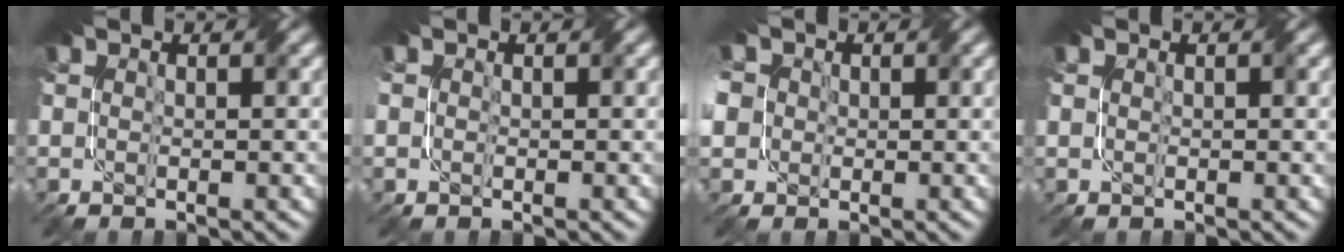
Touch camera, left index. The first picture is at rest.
{"total": 0.7, "force": [0.3, 0.7, -0.2], "torque": [0.005, 0.001, 0.000]}
{"total": 6.8, "force": [0.8, 6.1, 2.9], "torque": [-0.075, 0.031, -0.029]}
{"total": 0.7, "force": [0.4, 0.5, -0.3], "torque": [0.007, 0.003, 0.006]}